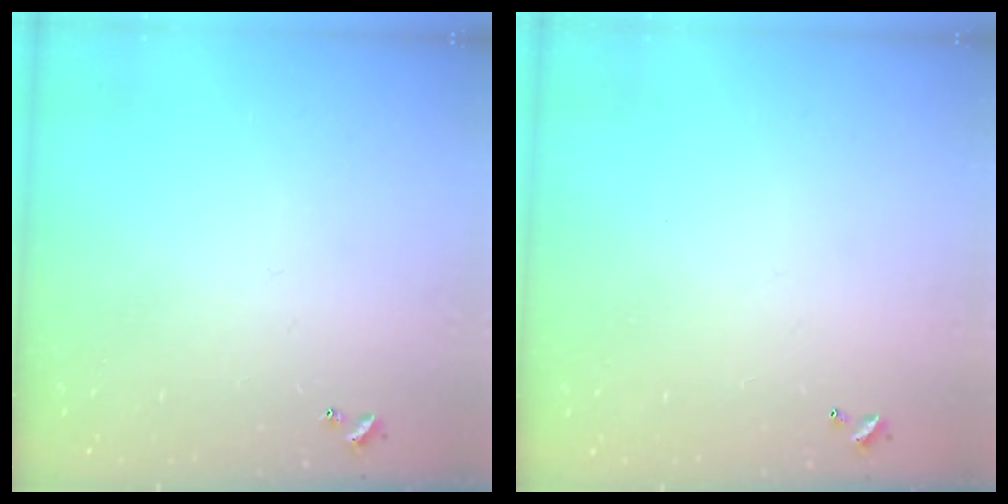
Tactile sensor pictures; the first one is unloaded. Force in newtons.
{"total": 2.9, "press": 2.9, "slide": 0.1}